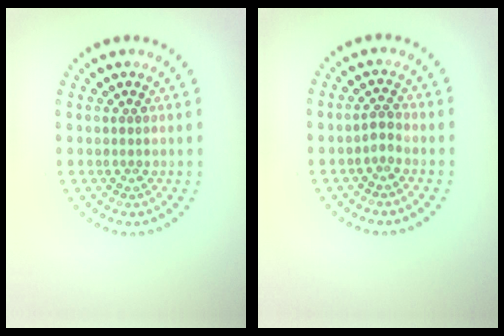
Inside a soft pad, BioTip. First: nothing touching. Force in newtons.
{"total": 1.0, "press": 0.8, "slide": 0.6}